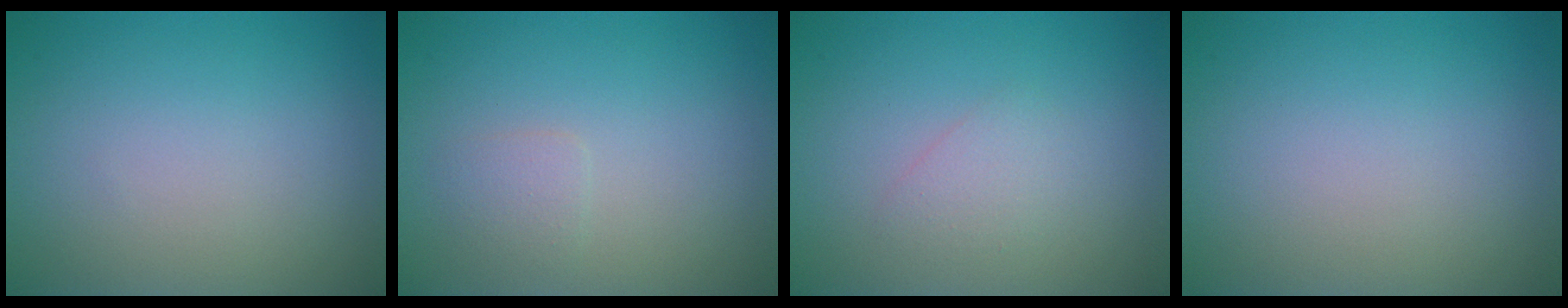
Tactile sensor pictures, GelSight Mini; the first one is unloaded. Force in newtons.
{"total": 1.1, "press": 1.1, "slide": 0.1}
{"total": 1.4, "press": 1.4, "slide": 0.2}
{"total": 0.0}